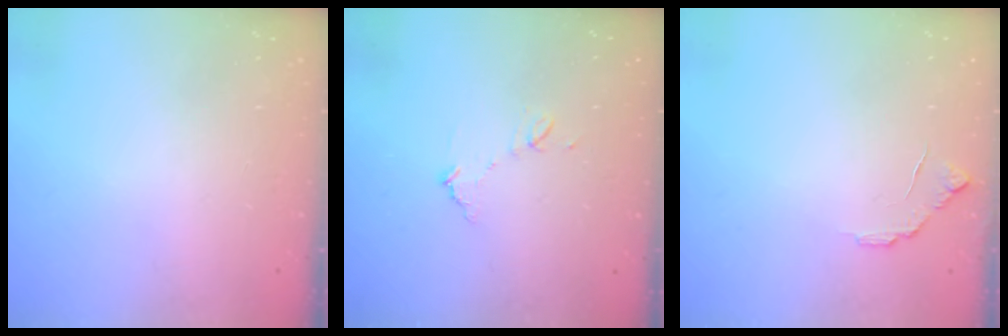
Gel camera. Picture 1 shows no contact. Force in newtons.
{"total": 7.9, "press": 7.9, "slide": 0.5}
{"total": 6.3, "press": 6.2, "slide": 0.6}